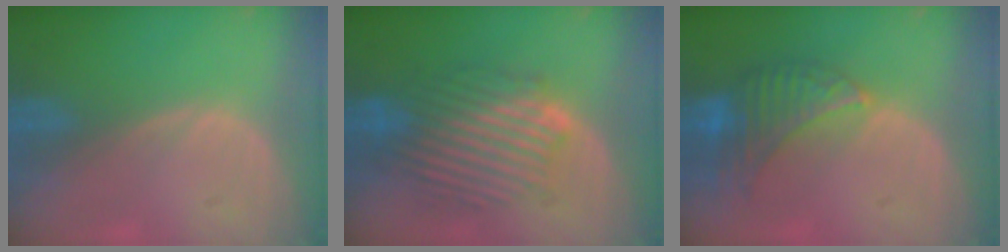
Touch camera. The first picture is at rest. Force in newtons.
{"total": 9.0, "press": 8.8, "slide": 1.8}
{"total": 7.7, "press": 7.0, "slide": 3.2}